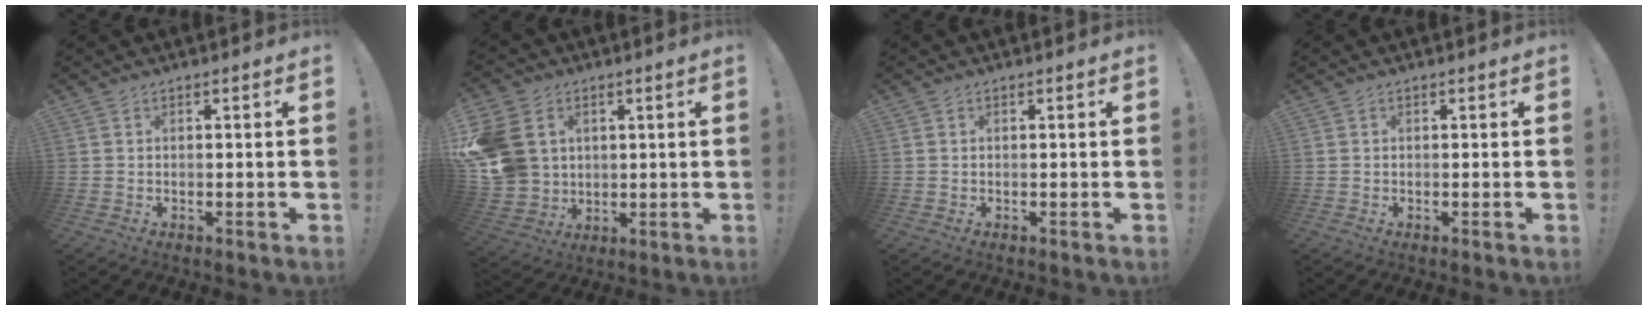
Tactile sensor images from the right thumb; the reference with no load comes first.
{"total": 14.8, "force": [3.4, 12.3, 7.5], "torque": [-0.152, -0.003, 0.079]}
{"total": 0.0}
{"total": 0.0}